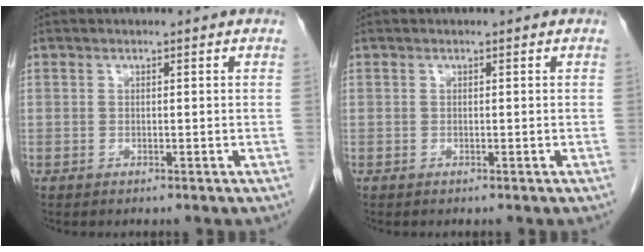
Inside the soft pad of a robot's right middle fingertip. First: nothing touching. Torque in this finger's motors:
{"motor_torque": [-0.06, -0.17, -0.02, 0.01]}